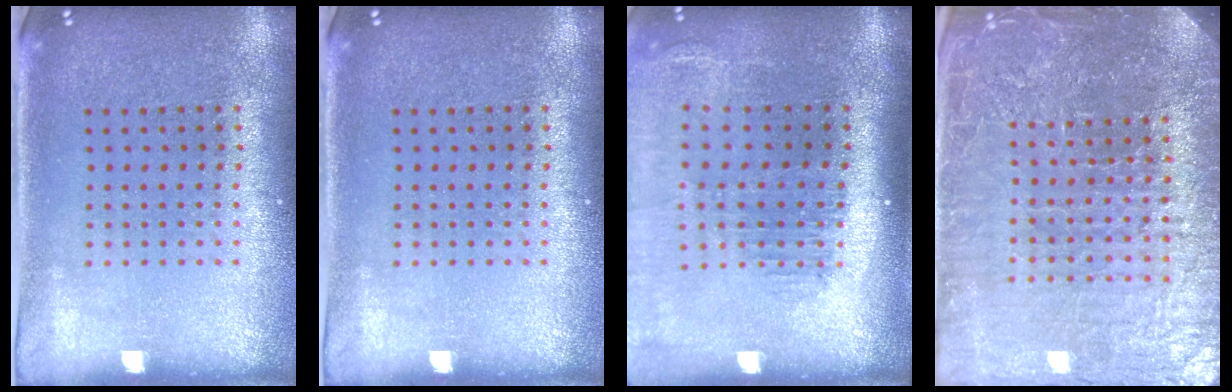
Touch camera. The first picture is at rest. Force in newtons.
{"total": 0.0}
{"total": 1.7, "press": 1.5, "slide": 0.7}
{"total": 5.9, "press": 5.3, "slide": 2.6}